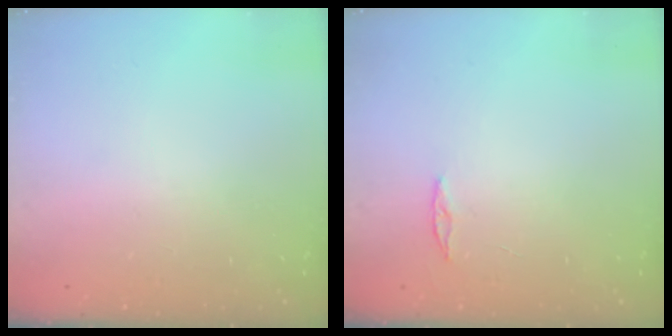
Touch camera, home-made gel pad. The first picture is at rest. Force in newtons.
{"total": 3.0, "press": 2.9, "slide": 0.3}